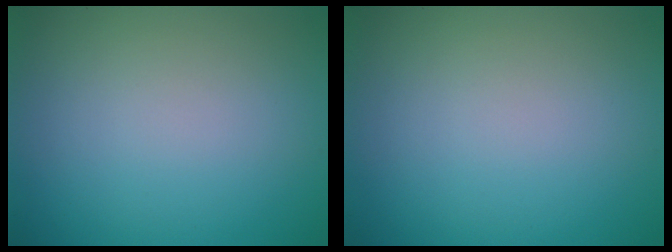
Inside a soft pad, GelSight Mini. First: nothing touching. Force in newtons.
{"total": 0.0}